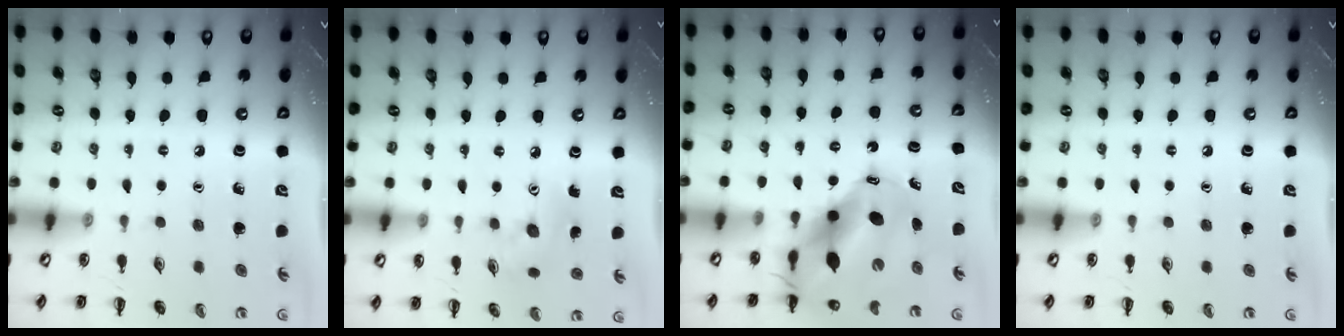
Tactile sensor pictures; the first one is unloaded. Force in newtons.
{"total": 5.4, "press": 5.4, "slide": 0.3}
{"total": 13.5, "press": 13.0, "slide": 3.6}
{"total": 0.0}